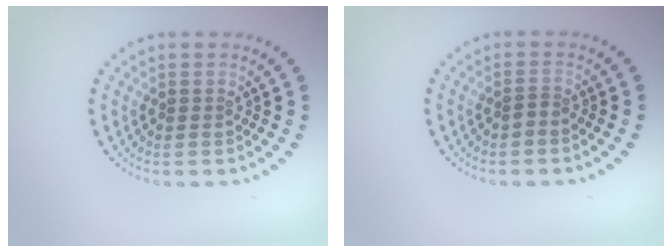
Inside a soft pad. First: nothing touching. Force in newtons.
{"total": 0.6, "press": 0.4, "slide": 0.5}